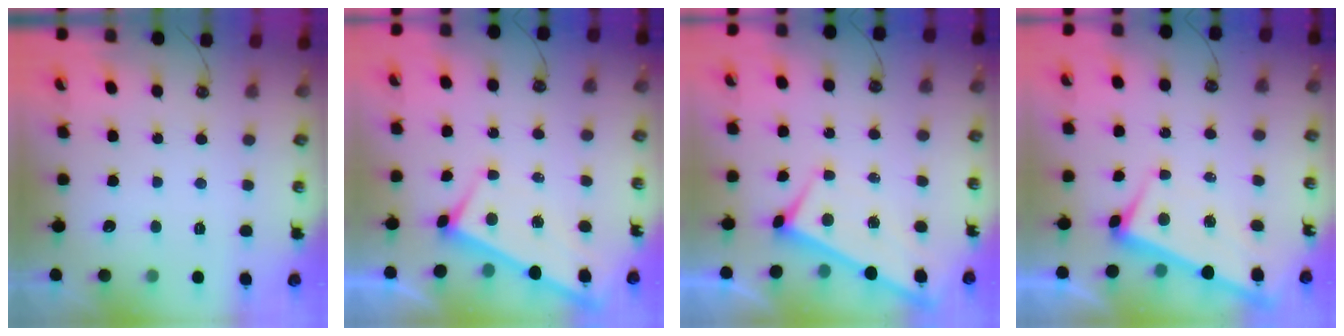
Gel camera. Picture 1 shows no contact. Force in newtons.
{"total": 2.5, "press": 2.5, "slide": 0.3}
{"total": 1.7, "press": 1.7, "slide": 0.1}
{"total": 2.0, "press": 1.9, "slide": 0.6}